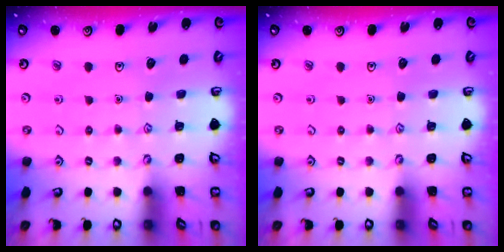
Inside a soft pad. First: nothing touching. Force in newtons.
{"total": 0.0}